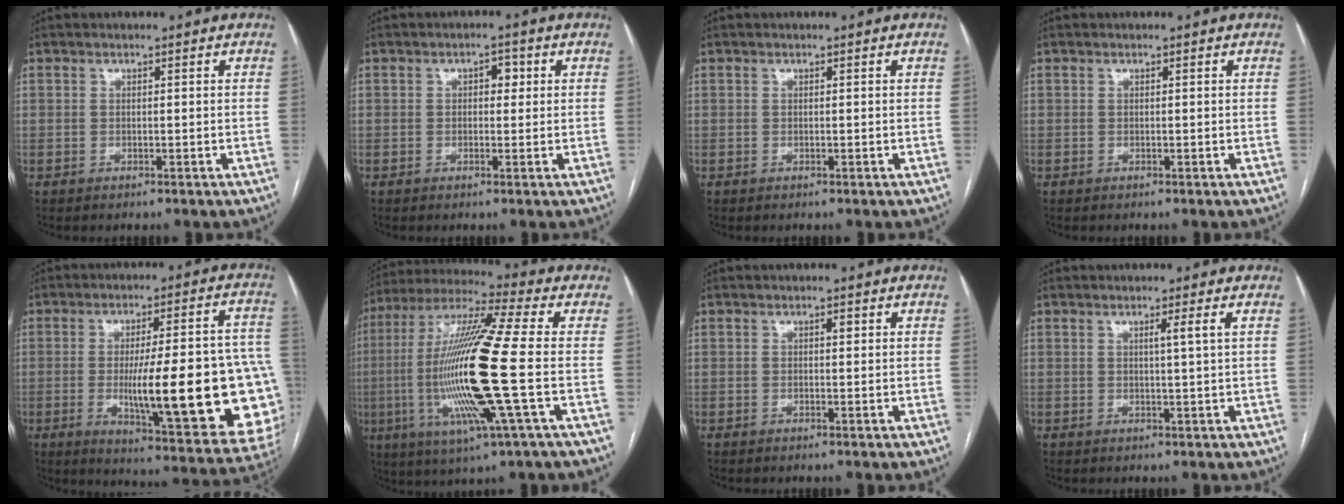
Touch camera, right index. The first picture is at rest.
{"total": 2.5, "force": [0.6, 1.5, 1.9], "torque": [-0.026, 0.013, 0.008]}
{"total": 0.0}
{"total": 0.0}
{"total": 26.8, "force": [-4.1, 4.3, 26.1], "torque": [-0.268, -0.001, -0.047]}
{"total": 20.3, "force": [-2.8, 0.2, 20.1], "torque": [-0.414, -0.011, -0.064]}
{"total": 0.9, "force": [0.3, 0.3, 0.8], "torque": [-0.011, 0.002, 0.003]}
{"total": 2.0, "force": [0.6, -0.7, 1.7], "torque": [-0.030, -0.004, 0.014]}